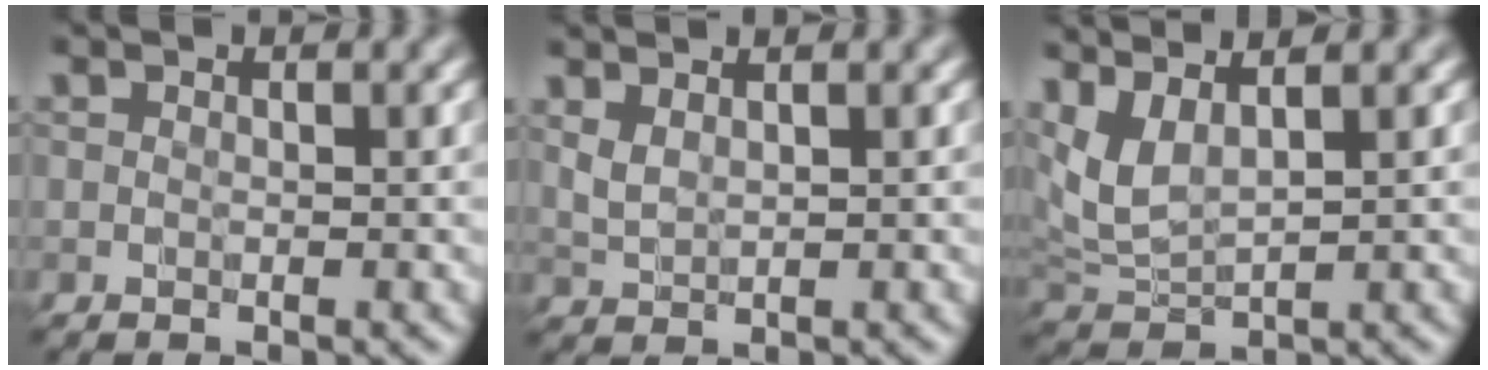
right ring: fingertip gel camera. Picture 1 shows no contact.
{"total": 1.5, "force": [1.2, 0.3, 0.8], "torque": [-0.019, -0.001, 0.032]}
{"total": 3.7, "force": [2.5, 0.9, 2.5], "torque": [-0.071, 0.004, 0.058]}